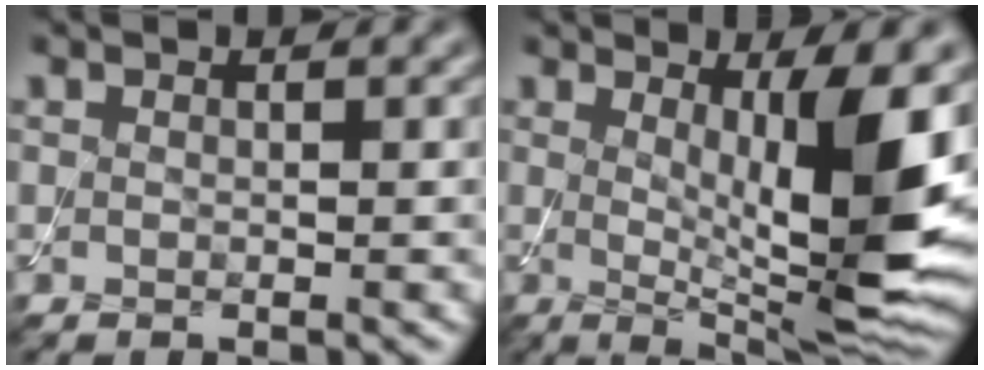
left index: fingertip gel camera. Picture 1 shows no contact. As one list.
[{"total": 10.5, "force": [1.2, 2.5, 10.1], "torque": [-0.150, -0.022, 0.028]}]